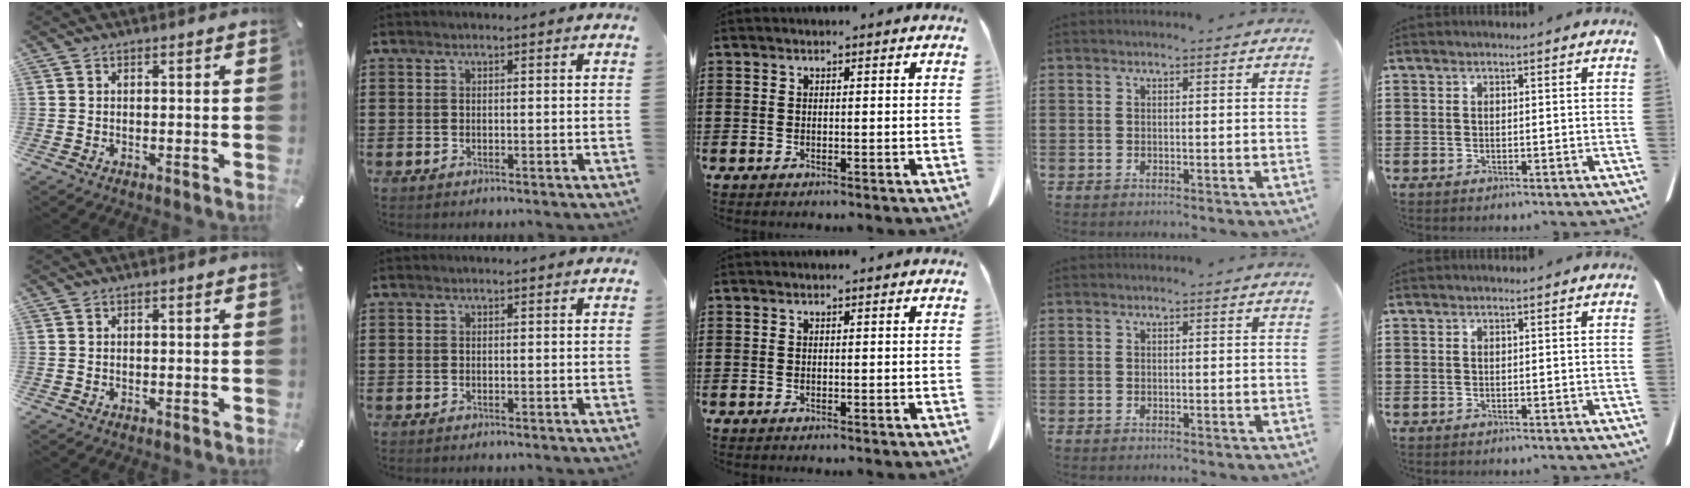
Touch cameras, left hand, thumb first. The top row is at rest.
{}